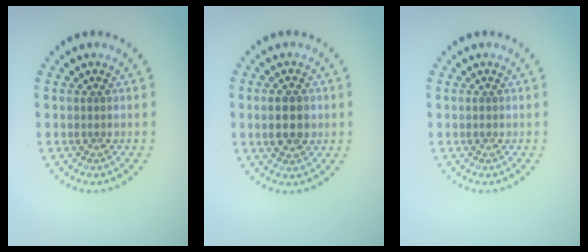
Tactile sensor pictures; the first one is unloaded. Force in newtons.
{"total": 3.8, "press": 3.8, "slide": 0.2}
{"total": 0.5, "press": 0.5, "slide": 0.1}